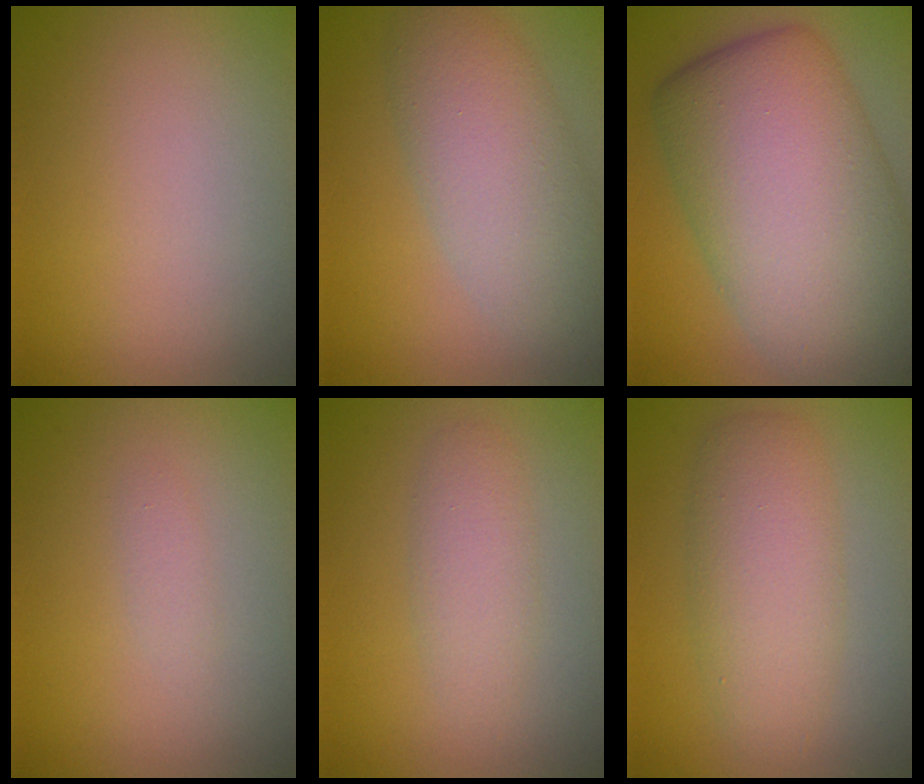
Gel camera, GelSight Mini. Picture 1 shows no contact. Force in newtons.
{"total": 6.0, "press": 6.0, "slide": 0.2}
{"total": 13.7, "press": 13.7, "slide": 0.5}
{"total": 0.8, "press": 0.8, "slide": 0.0}
{"total": 2.4, "press": 2.4, "slide": 0.2}
{"total": 4.8, "press": 4.8, "slide": 0.1}